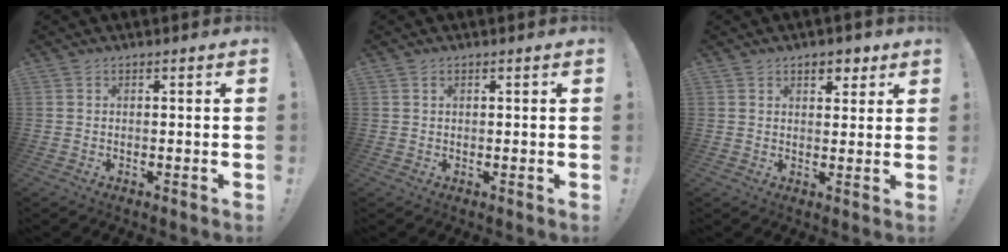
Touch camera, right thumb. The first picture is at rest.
{"total": 0.7, "force": [0.4, 0.5, 0.3], "torque": [-0.005, 0.000, 0.007]}
{"total": 4.9, "force": [3.0, 3.1, 2.5], "torque": [-0.021, -0.008, 0.050]}